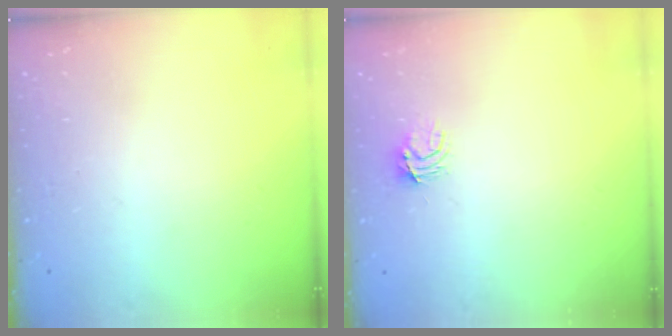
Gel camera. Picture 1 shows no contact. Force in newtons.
{"total": 4.0, "press": 4.0, "slide": 0.4}